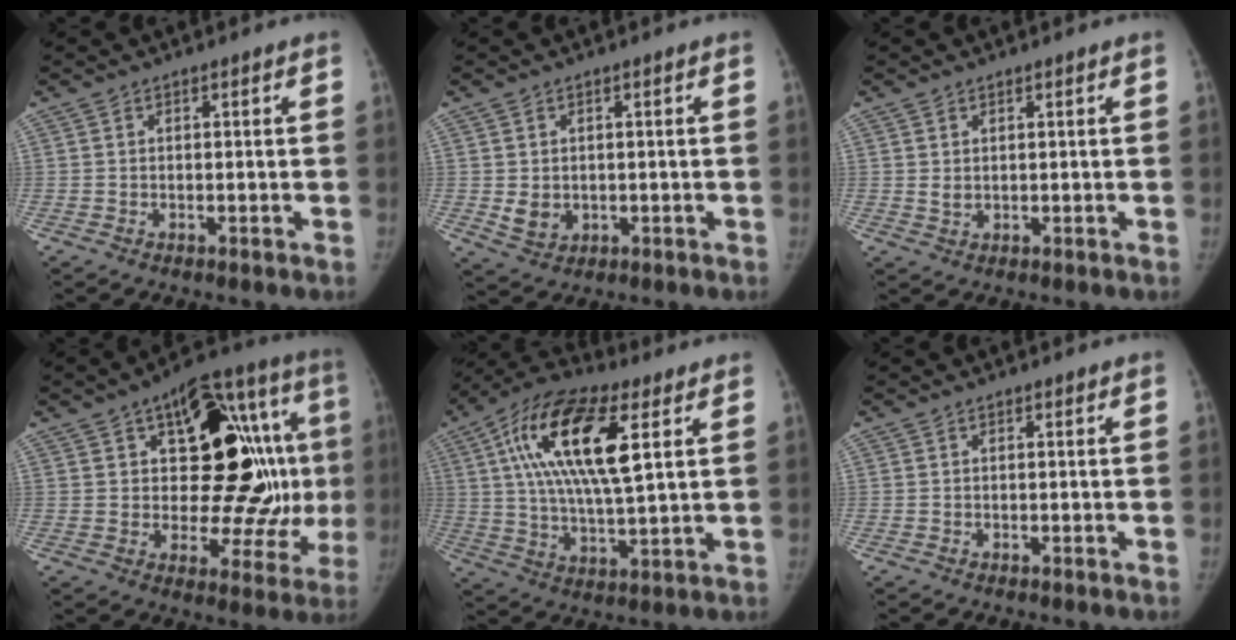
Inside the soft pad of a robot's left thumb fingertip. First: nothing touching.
{"total": 4.4, "force": [-0.2, 3.7, 2.3], "torque": [-0.025, 0.003, 0.010]}
{"total": 1.8, "force": [0.5, 1.4, 1.1], "torque": [-0.015, -0.001, 0.014]}
{"total": 29.0, "force": [4.3, 14.1, 25.0], "torque": [-0.300, 0.027, 0.069]}
{"total": 20.5, "force": [6.8, 7.6, 17.8], "torque": [-0.327, -0.005, 0.113]}
{"total": 0.0}